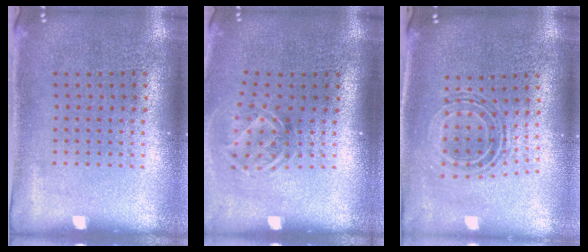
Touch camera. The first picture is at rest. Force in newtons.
{"total": 1.8, "press": 1.3, "slide": 1.3}
{"total": 0.7, "press": 0.7, "slide": 0.3}